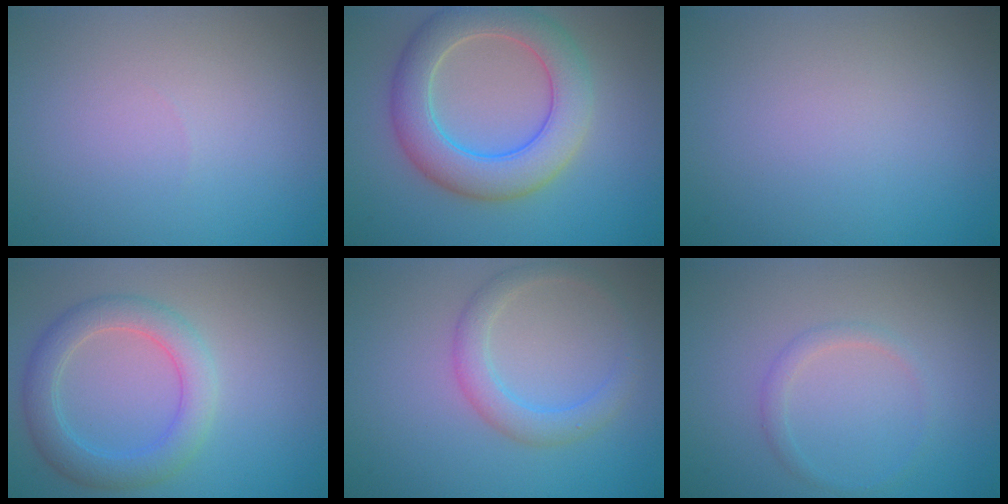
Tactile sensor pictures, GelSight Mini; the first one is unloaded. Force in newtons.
{"total": 7.0, "press": 7.0, "slide": 0.3}
{"total": 0.0}
{"total": 4.2, "press": 4.2, "slide": 0.1}
{"total": 2.8, "press": 2.8, "slide": 0.1}
{"total": 1.2, "press": 1.2, "slide": 0.1}